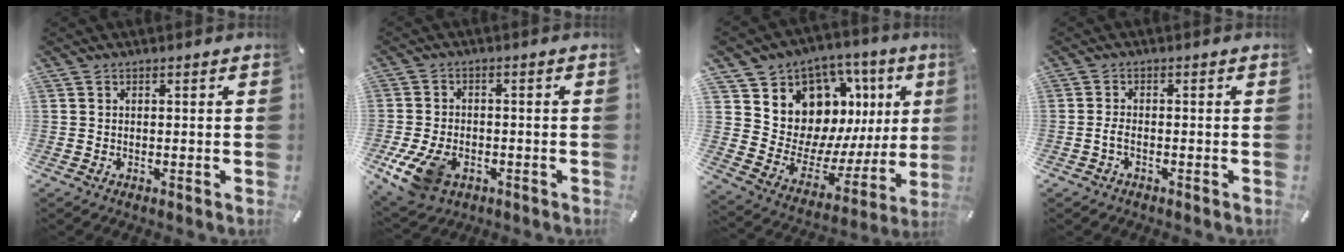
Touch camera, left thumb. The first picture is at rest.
{"total": 10.3, "force": [-4.5, 6.8, 6.2], "torque": [-0.134, 0.007, -0.081]}
{"total": 12.1, "force": [6.7, 9.4, 3.7], "torque": [-0.052, -0.087, 0.131]}
{"total": 2.1, "force": [-0.9, 1.0, 1.6], "torque": [-0.037, 0.002, -0.019]}